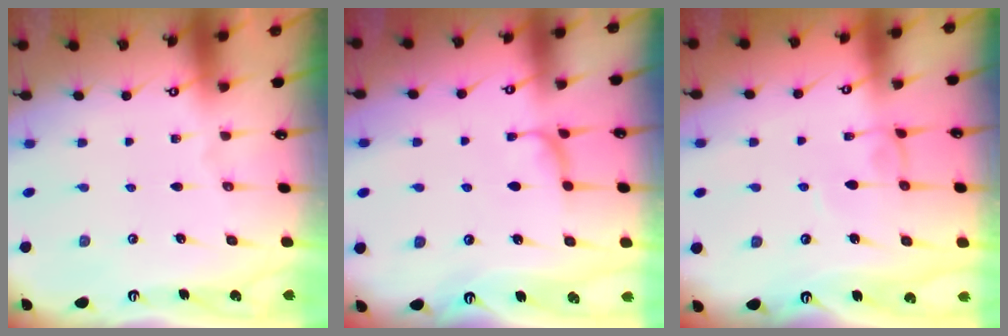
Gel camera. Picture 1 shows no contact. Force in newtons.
{"total": 0.9, "press": 0.4, "slide": 0.8}
{"total": 2.3, "press": 2.3, "slide": 0.2}